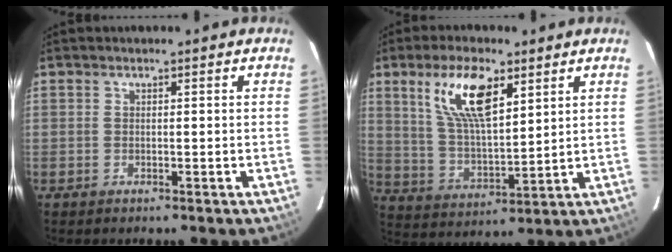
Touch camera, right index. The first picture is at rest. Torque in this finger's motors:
{"motor_torque": [1.12, 0.95, 0.31, 0.13]}